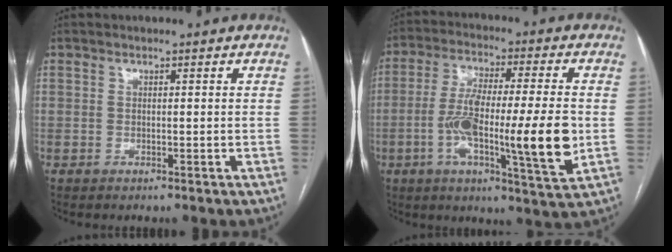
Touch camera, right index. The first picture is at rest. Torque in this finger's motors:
{"motor_torque": [0.93, 0.37, 0.77, 0.21]}